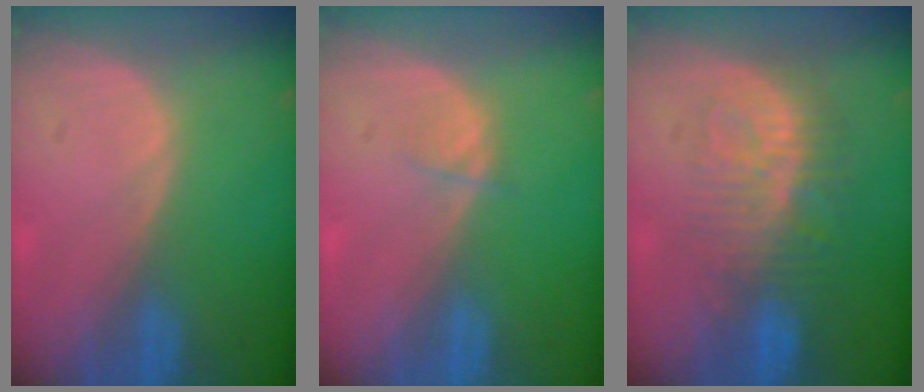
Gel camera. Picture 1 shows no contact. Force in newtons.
{"total": 1.2, "press": 1.2, "slide": 0.2}
{"total": 9.4, "press": 8.5, "slide": 3.9}